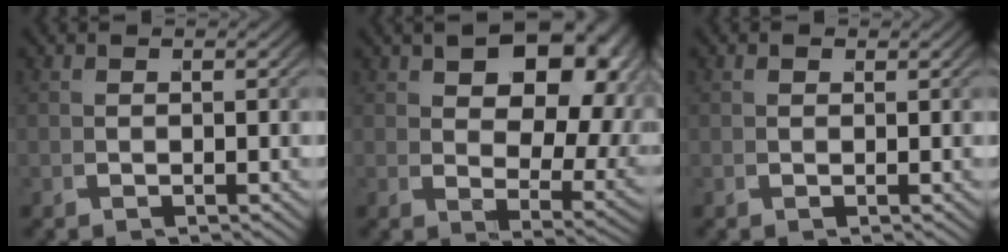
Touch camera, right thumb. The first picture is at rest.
{"total": 9.5, "force": [3.5, 5.3, 7.1], "torque": [-0.098, -0.012, 0.062]}
{"total": 0.8, "force": [0.6, 0.4, 0.4], "torque": [-0.008, 0.002, 0.012]}